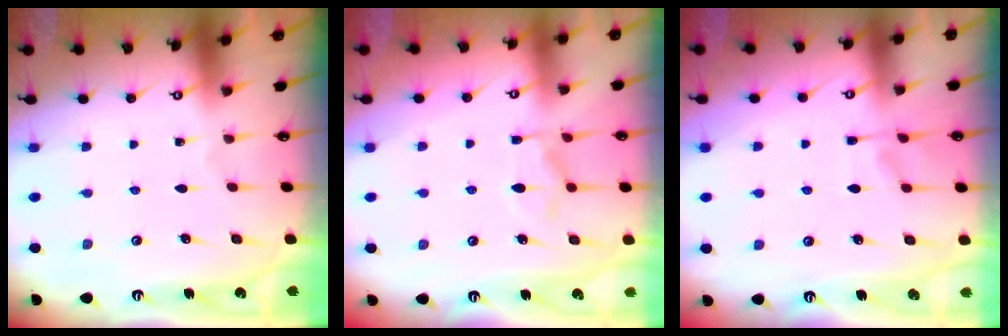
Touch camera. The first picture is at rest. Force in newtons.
{"total": 8.5, "press": 8.4, "slide": 1.1}
{"total": 1.2, "press": 0.1, "slide": 1.2}